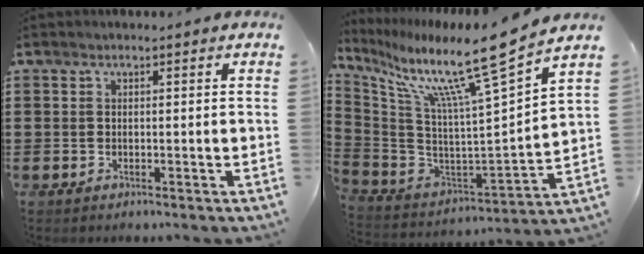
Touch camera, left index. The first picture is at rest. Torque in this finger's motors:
{"motor_torque": [2.14, 0.00, 0.50, 0.21]}